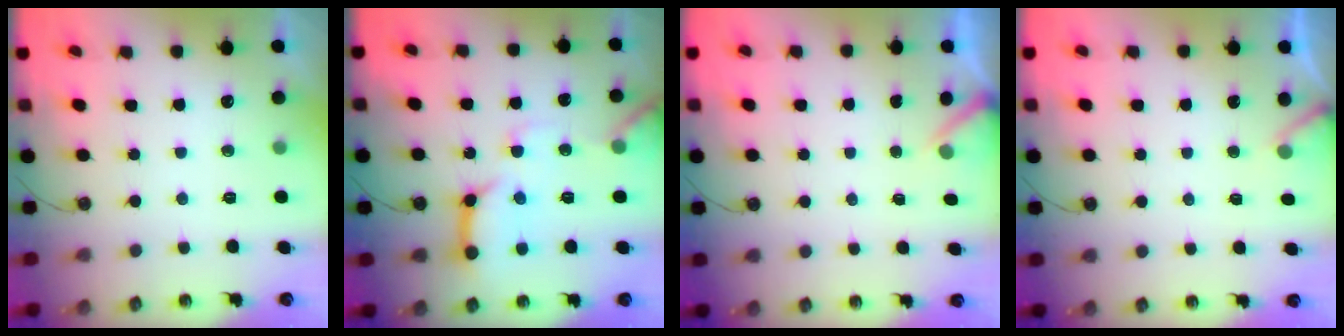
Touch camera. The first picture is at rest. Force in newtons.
{"total": 15.2, "press": 15.1, "slide": 1.7}
{"total": 2.4, "press": 2.4, "slide": 0.3}
{"total": 3.1, "press": 3.1, "slide": 0.1}